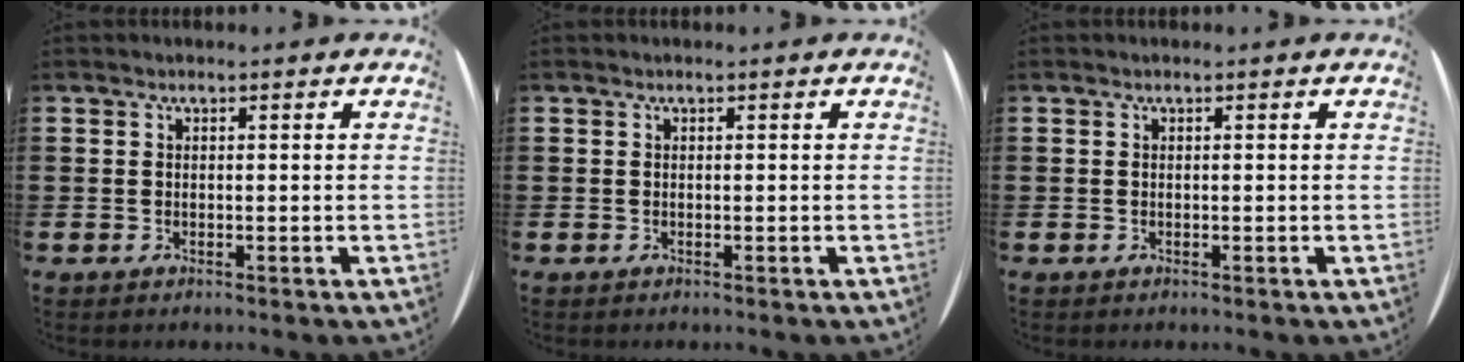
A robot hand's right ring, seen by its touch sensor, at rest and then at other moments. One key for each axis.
{"total": 0.0}
{"total": 0.0}